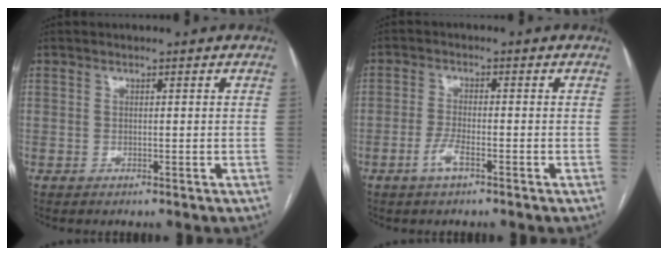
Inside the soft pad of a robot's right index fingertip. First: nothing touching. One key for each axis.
{"total": 3.1, "fx": -1.8, "fy": 0.5, "fz": 2.5, "tx": -0.054, "ty": -0.002, "tz": -0.039}